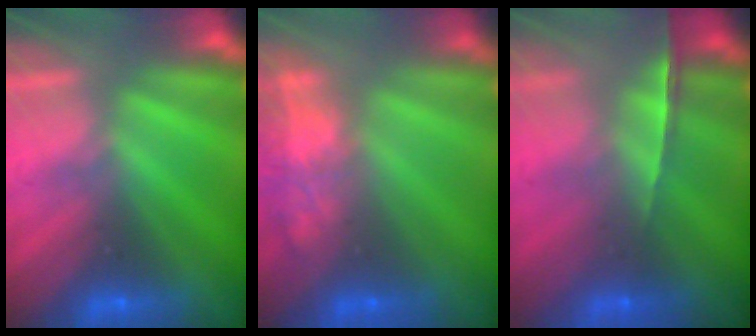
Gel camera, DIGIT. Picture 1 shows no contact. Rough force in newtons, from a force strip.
{"total": 7.3}
{"total": 1.7}